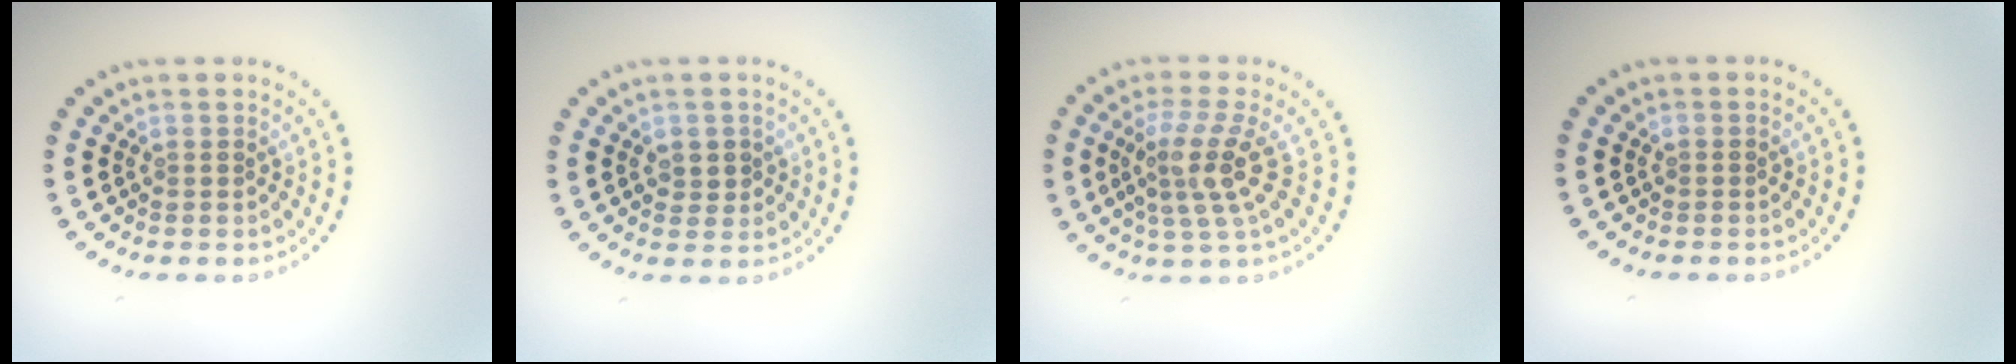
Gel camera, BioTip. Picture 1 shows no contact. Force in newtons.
{"total": 1.1, "press": 1.1, "slide": 0.3}
{"total": 4.0, "press": 2.8, "slide": 2.8}
{"total": 0.0}